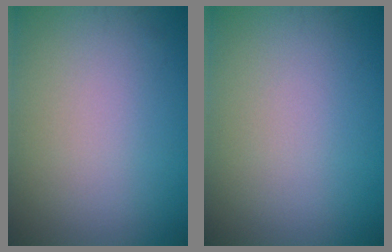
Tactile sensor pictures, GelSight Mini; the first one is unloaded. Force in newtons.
{"total": 0.0}